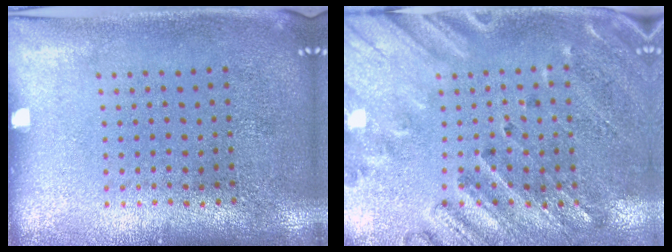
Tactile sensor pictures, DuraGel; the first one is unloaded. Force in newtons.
{"total": 2.5, "press": 2.1, "slide": 1.4}